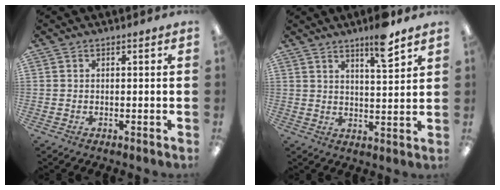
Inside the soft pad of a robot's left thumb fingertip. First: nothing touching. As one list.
[{"total": 8.3, "force": [6.0, 1.4, 5.6], "torque": [-0.076, -0.036, 0.095]}]